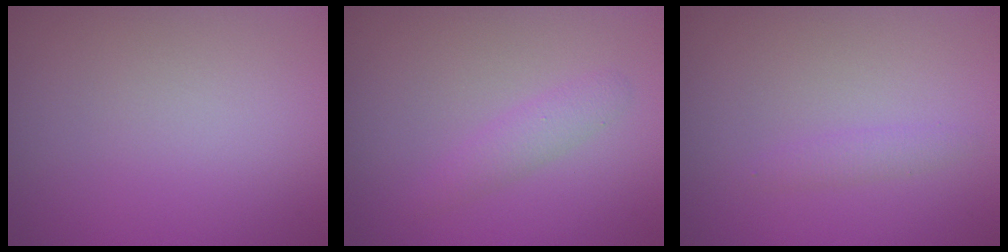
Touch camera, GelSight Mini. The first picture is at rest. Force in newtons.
{"total": 1.6, "press": 1.6, "slide": 0.1}
{"total": 1.0, "press": 1.0, "slide": 0.0}